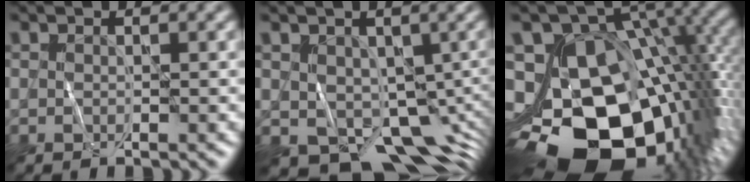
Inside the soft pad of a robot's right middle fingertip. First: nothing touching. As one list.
[{"total": 8.8, "force": [-3.3, 5.5, 6.1], "torque": [-0.083, -0.025, -0.055]}, {"total": 18.3, "force": [-5.6, 12.5, 12.2], "torque": [-0.182, -0.016, -0.066]}]